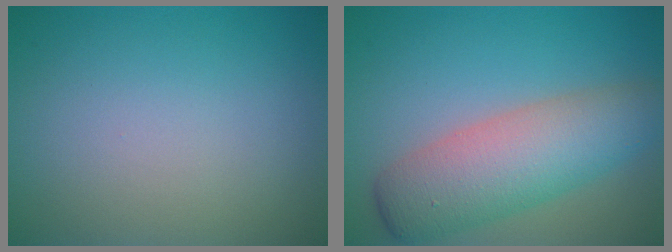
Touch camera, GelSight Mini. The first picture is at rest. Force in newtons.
{"total": 7.2, "press": 7.2, "slide": 0.2}